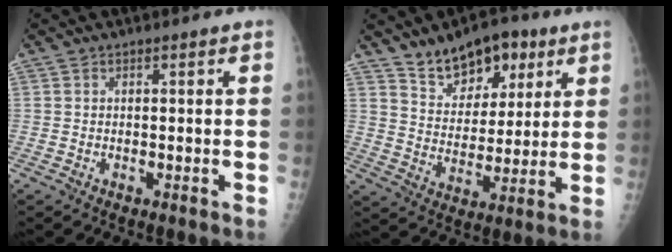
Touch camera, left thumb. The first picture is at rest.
{"total": 12.7, "force": [8.1, 7.5, 6.3], "torque": [-0.062, -0.039, 0.136]}